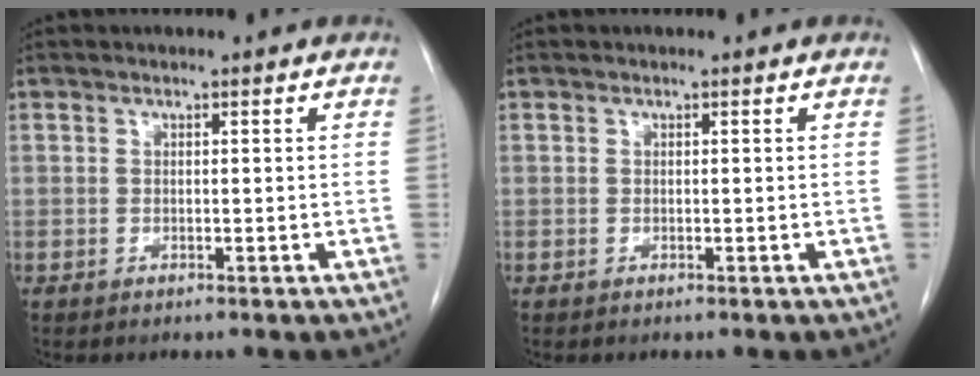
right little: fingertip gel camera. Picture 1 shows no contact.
{"total": 0.0}